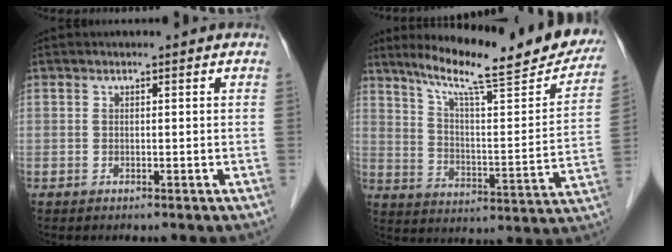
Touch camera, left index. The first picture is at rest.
{"total": 22.9, "force": [18.9, 2.2, 12.7], "torque": [-0.191, -0.037, 0.260]}